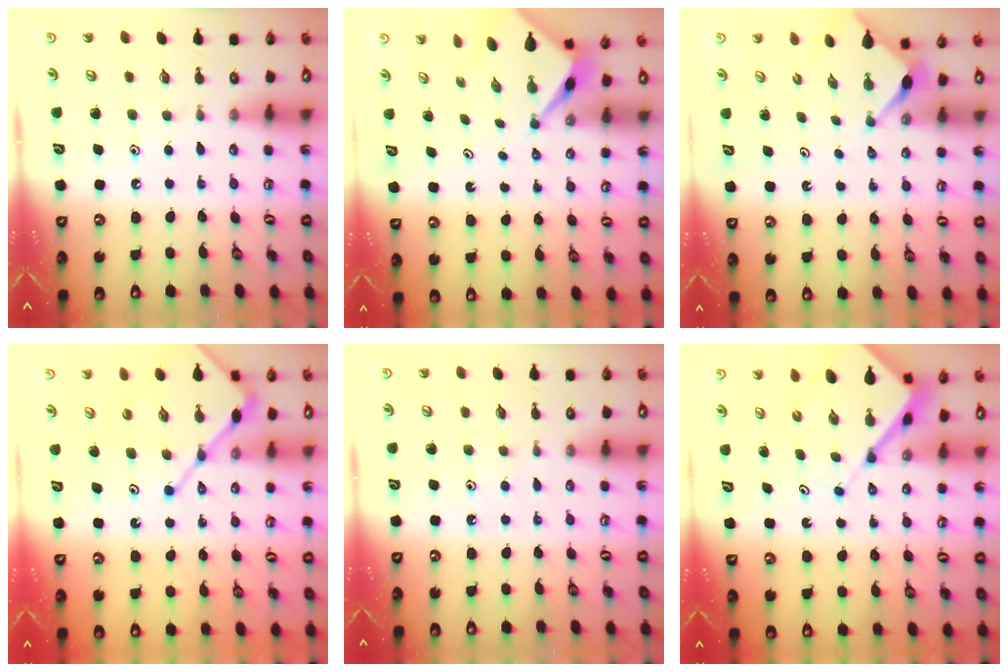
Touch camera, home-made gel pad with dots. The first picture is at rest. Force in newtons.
{"total": 2.6, "press": 2.6, "slide": 0.1}
{"total": 2.7, "press": 2.7, "slide": 0.3}
{"total": 12.0, "press": 11.9, "slide": 1.2}
{"total": 3.6, "press": 3.6, "slide": 0.6}
{"total": 8.2, "press": 8.1, "slide": 0.8}